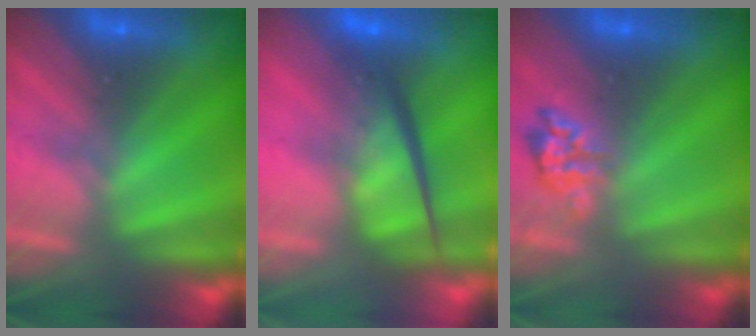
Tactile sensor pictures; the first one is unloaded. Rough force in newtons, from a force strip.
{"total": 5.6}
{"total": 2.4}